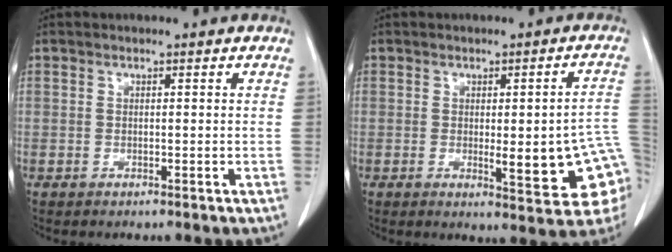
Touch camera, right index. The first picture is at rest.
{"total": 13.1, "force": [-2.4, 2.9, 12.5], "torque": [-0.104, 0.013, -0.018]}